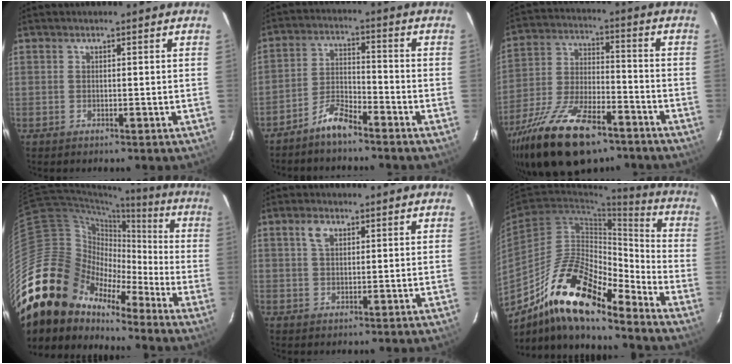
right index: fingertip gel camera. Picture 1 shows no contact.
{"total": 5.7, "force": [-5.0, 1.2, 2.6], "torque": [-0.063, 0.014, -0.096]}
{"total": 21.8, "force": [-14.6, 9.0, 13.5], "torque": [-0.273, -0.033, -0.247]}
{"total": 18.3, "force": [-13.5, 11.3, 5.1], "torque": [-0.109, 0.035, -0.257]}
{"total": 2.8, "force": [1.3, 1.7, 1.9], "torque": [-0.035, 0.008, 0.024]}
{"total": 19.0, "force": [-13.9, 5.3, 11.8], "torque": [-0.204, -0.001, -0.259]}